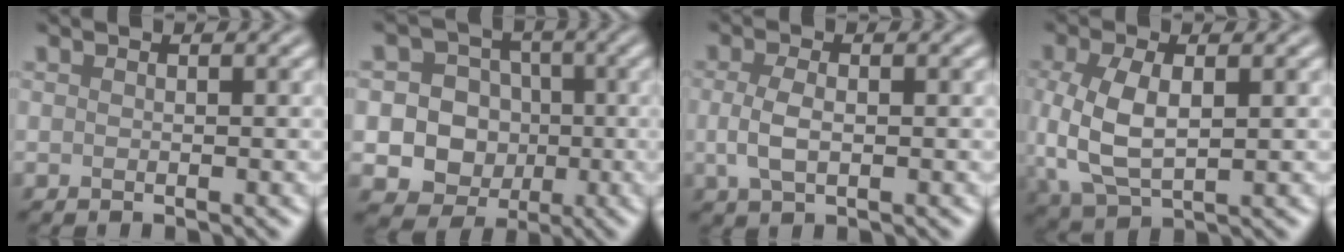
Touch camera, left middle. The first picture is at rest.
{"total": 11.8, "force": [-1.8, 11.1, 3.5], "torque": [-0.066, 0.008, -0.047]}
{"total": 2.7, "force": [-0.1, 1.4, 2.3], "torque": [-0.057, -0.003, -0.003]}
{"total": 6.1, "force": [0.0, 3.3, 5.1], "torque": [-0.126, -0.004, 0.003]}